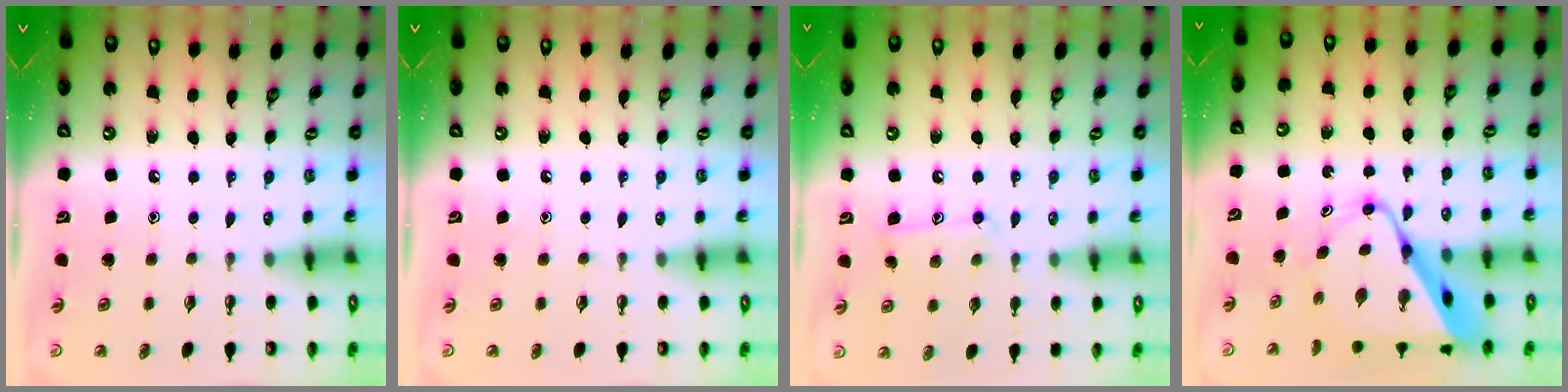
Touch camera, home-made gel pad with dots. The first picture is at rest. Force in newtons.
{"total": 0.0}
{"total": 9.3, "press": 9.2, "slide": 0.6}
{"total": 13.2, "press": 13.2, "slide": 1.0}